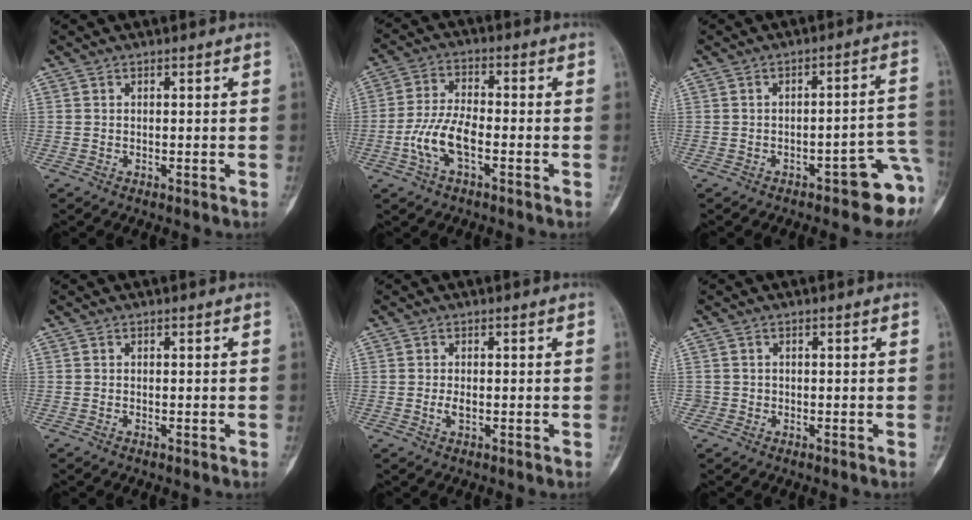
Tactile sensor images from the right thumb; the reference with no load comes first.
{"total": 8.5, "force": [-2.8, 3.7, 7.1], "torque": [-0.152, 0.023, -0.056]}
{"total": 9.6, "force": [-5.2, 3.1, 7.5], "torque": [-0.055, 0.046, -0.064]}
{"total": 0.0}
{"total": 1.7, "force": [-0.3, 0.9, 1.4], "torque": [-0.028, 0.000, -0.006]}
{"total": 1.2, "force": [-0.5, 1.1, 0.0], "torque": [0.005, 0.007, -0.012]}